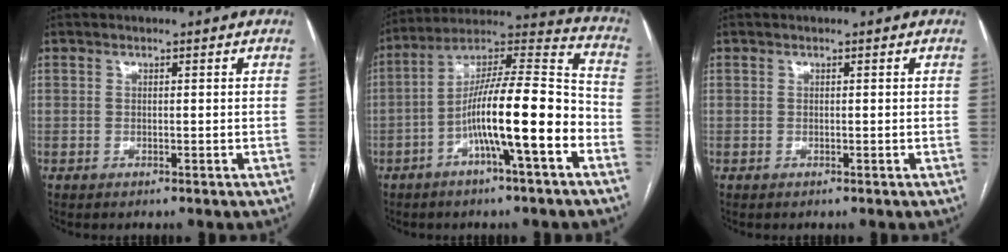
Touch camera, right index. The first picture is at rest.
{"total": 16.3, "force": [-5.6, 1.4, 15.2], "torque": [-0.258, 0.017, -0.093]}
{"total": 0.0}